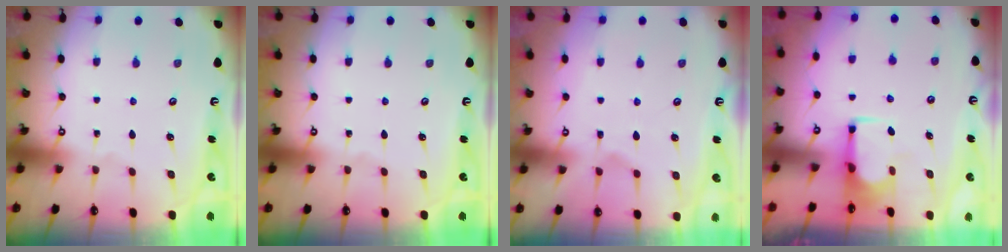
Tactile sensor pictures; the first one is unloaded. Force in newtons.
{"total": 0.0}
{"total": 1.9, "press": 1.3, "slide": 1.3}
{"total": 1.6, "press": 1.5, "slide": 0.6}